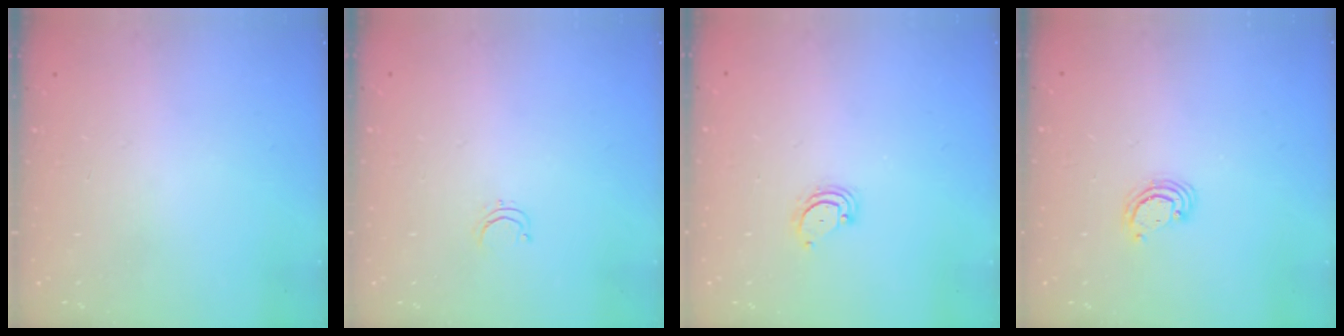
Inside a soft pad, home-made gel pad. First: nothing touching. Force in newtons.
{"total": 2.8, "press": 2.8, "slide": 0.2}
{"total": 2.3, "press": 2.3, "slide": 0.2}
{"total": 3.1, "press": 3.1, "slide": 0.3}